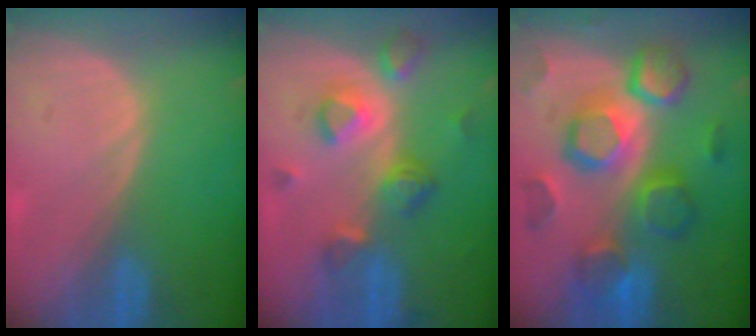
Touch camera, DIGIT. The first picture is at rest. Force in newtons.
{"total": 7.9, "press": 7.1, "slide": 3.5}
{"total": 11.8, "press": 11.7, "slide": 1.0}